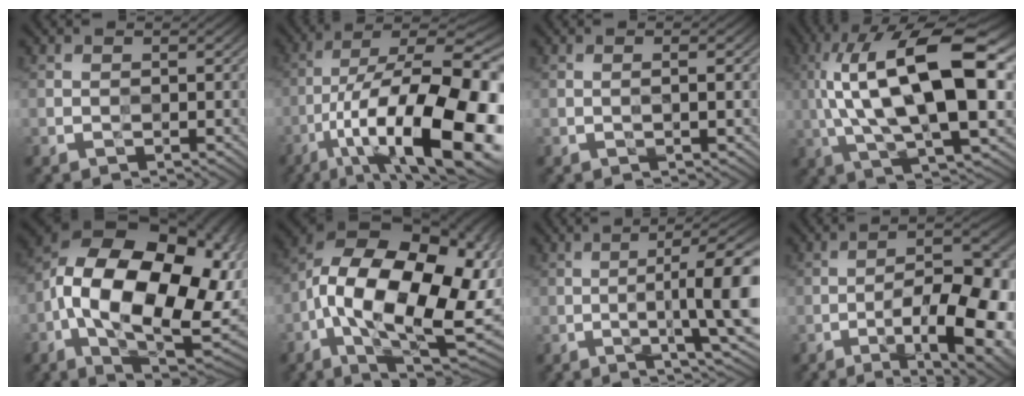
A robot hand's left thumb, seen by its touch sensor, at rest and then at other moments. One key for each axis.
{"total": 21.1, "fx": -7.5, "fy": 7.5, "fz": 18.2, "tx": -0.298, "ty": -0.011, "tz": -0.126}
{"total": 1.7, "fx": 0.0, "fy": 0.1, "fz": 1.7, "tx": -0.030, "ty": 0.001, "tz": -0.004}
{"total": 18.2, "fx": 2.5, "fy": 6.1, "fz": 17.0, "tx": -0.317, "ty": 0.030, "tz": 0.039}
{"total": 22.1, "fx": -0.9, "fy": 12.8, "fz": 18.1, "tx": -0.329, "ty": -0.031, "tz": 0.003}
{"total": 20.8, "fx": -2.7, "fy": 11.1, "fz": 17.4, "tx": -0.305, "ty": -0.018, "tz": -0.031}
{"total": 12.8, "fx": -1.0, "fy": 2.6, "fz": 12.5, "tx": -0.160, "ty": 0.009, "tz": -0.007}
{"total": 16.5, "fx": -6.2, "fy": 5.7, "fz": 14.2, "tx": -0.201, "ty": 0.005, "tz": -0.083}